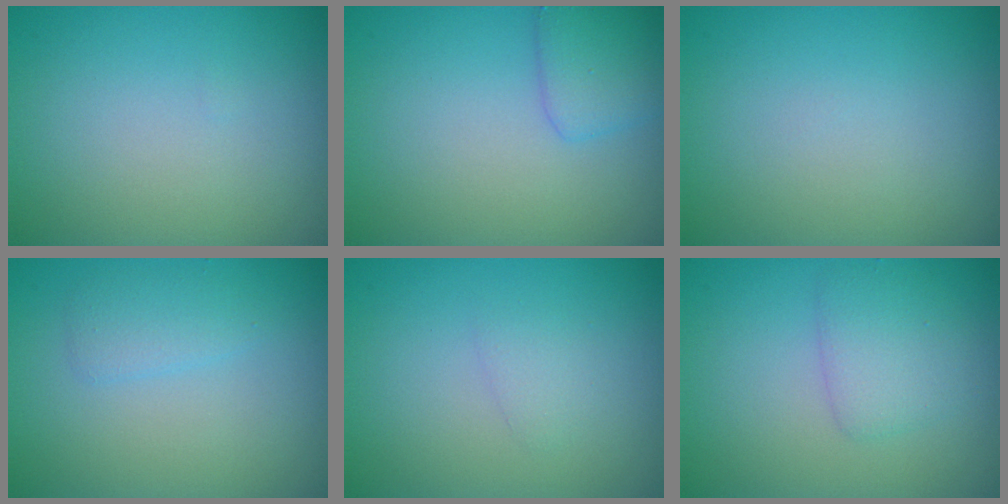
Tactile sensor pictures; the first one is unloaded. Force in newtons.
{"total": 2.2, "press": 2.2, "slide": 0.1}
{"total": 0.0}
{"total": 1.4, "press": 1.4, "slide": 0.2}
{"total": 0.9, "press": 0.9, "slide": 0.0}
{"total": 2.3, "press": 2.3, "slide": 0.1}